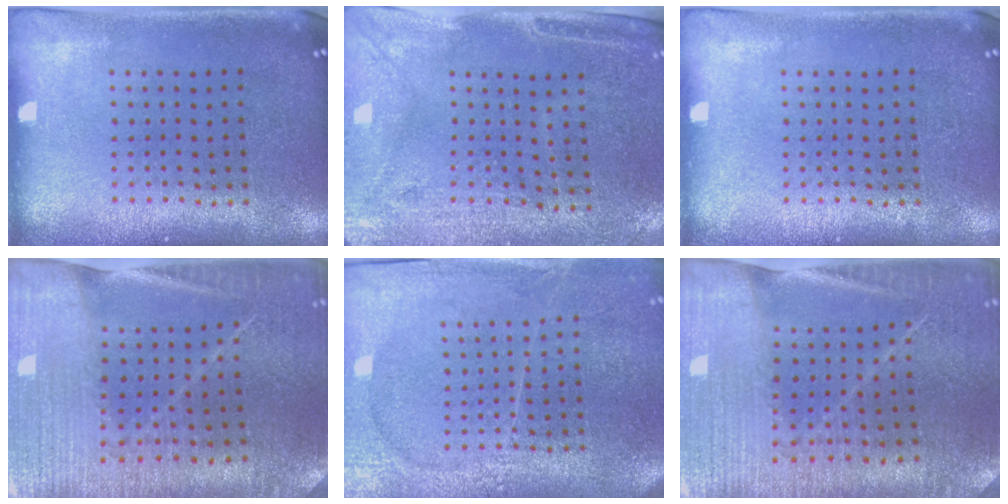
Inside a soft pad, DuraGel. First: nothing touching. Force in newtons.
{"total": 2.9, "press": 2.5, "slide": 1.5}
{"total": 0.0}
{"total": 2.3, "press": 2.3, "slide": 0.1}
{"total": 3.6, "press": 3.3, "slide": 1.6}
{"total": 2.3, "press": 2.3, "slide": 0.1}